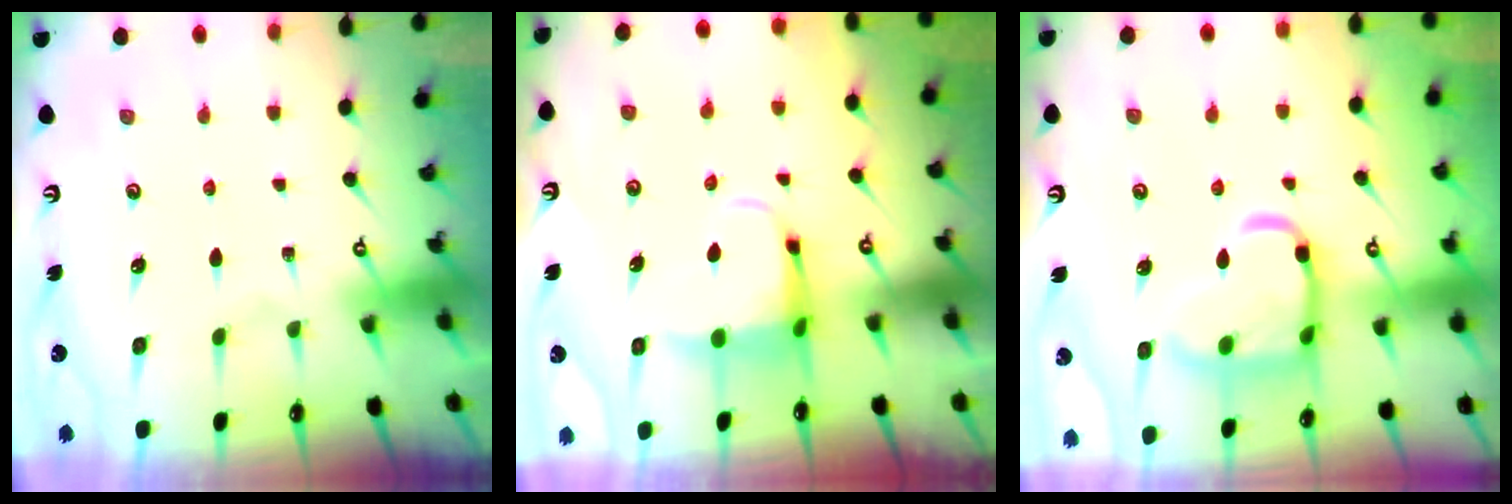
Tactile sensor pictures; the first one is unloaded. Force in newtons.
{"total": 5.8, "press": 5.6, "slide": 1.2}
{"total": 16.5, "press": 16.5, "slide": 1.3}